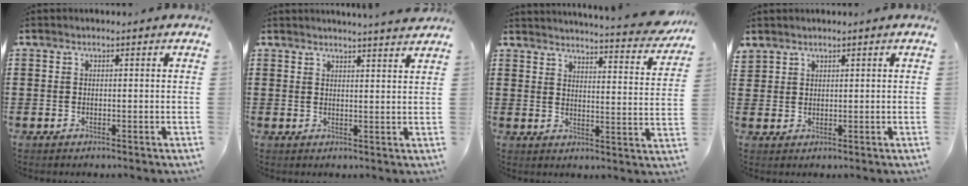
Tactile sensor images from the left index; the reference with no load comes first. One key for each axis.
{"total": 2.7, "fx": 2.6, "fy": -0.6, "fz": 0.3, "tx": -0.012, "ty": -0.012, "tz": 0.048}
{"total": 4.8, "fx": 4.5, "fy": -0.6, "fz": 1.6, "tx": -0.033, "ty": -0.038, "tz": 0.073}
{"total": 1.8, "fx": 1.6, "fy": 1.0, "fz": 0.0, "tx": -0.005, "ty": 0.003, "tz": 0.033}